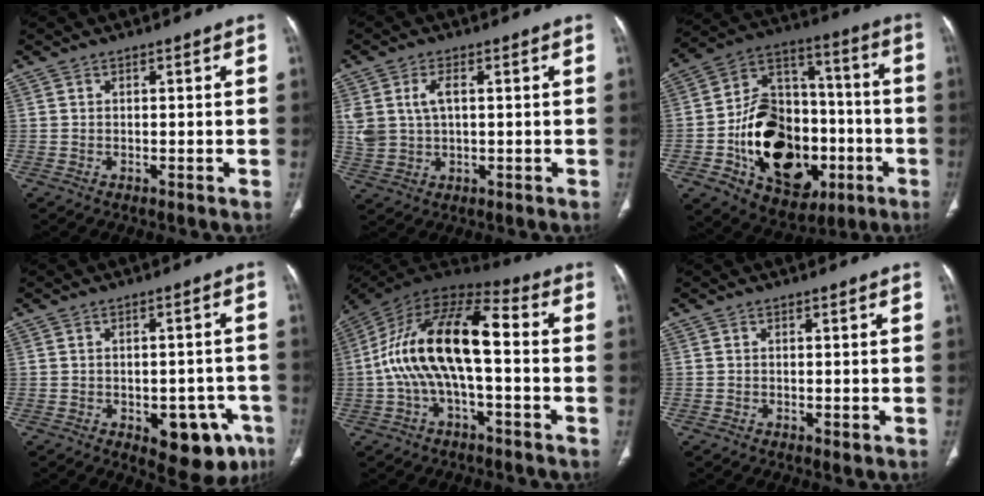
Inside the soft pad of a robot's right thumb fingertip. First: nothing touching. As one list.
[{"total": 6.2, "force": [1.4, 3.7, 4.8], "torque": [-0.100, 0.004, 0.034]}, {"total": 27.9, "force": [-7.1, 18.9, 19.2], "torque": [-0.284, 0.043, -0.091]}, {"total": 11.9, "force": [-5.4, 6.1, 8.6], "torque": [-0.071, 0.022, -0.058]}, {"total": 17.5, "force": [-1.0, 7.4, 15.8], "torque": [-0.305, 0.053, -0.026]}, {"total": 0.8, "force": [-0.3, 0.4, 0.6], "torque": [-0.008, -0.003, -0.003]}]